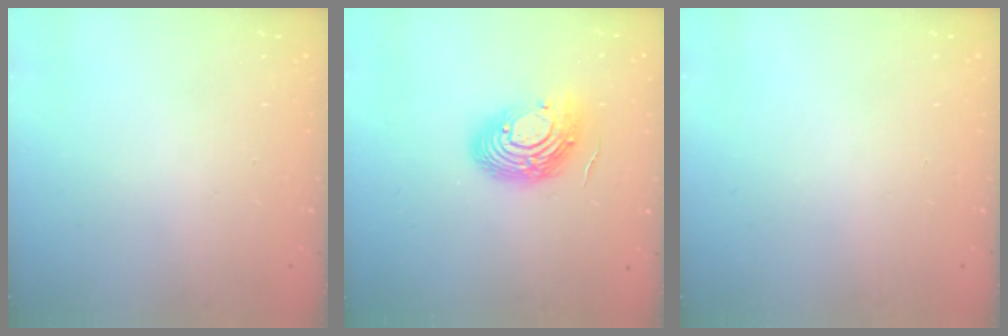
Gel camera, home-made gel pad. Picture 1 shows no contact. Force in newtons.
{"total": 13.5, "press": 13.5, "slide": 1.3}
{"total": 0.0}